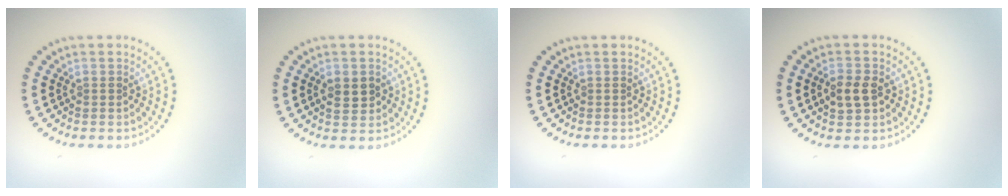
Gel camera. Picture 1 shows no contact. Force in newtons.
{"total": 1.8, "press": 1.8, "slide": 0.1}
{"total": 0.0}
{"total": 2.6, "press": 2.6, "slide": 0.0}